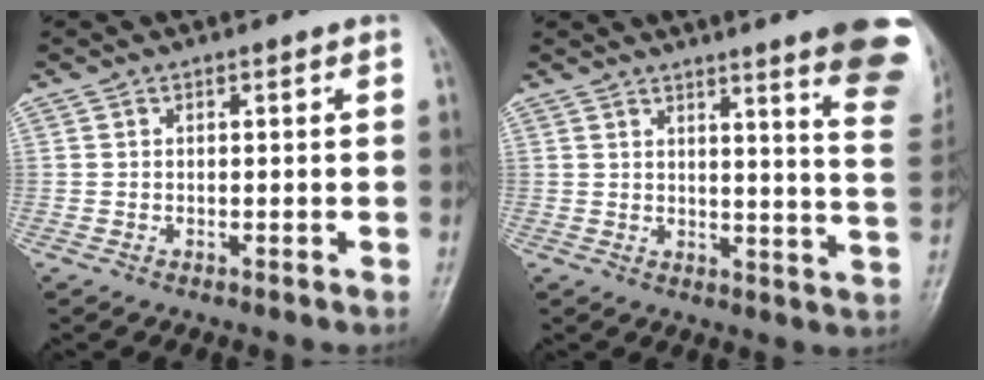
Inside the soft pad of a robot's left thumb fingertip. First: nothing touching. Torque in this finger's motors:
{"motor_torque": [2.40, 1.66, 1.56, -1.21, 0.15]}